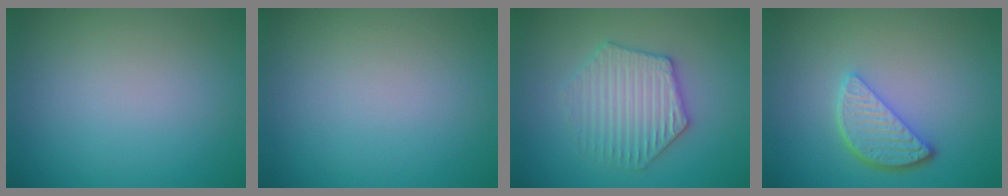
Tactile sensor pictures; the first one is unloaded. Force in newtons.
{"total": 0.0}
{"total": 4.0, "press": 3.9, "slide": 0.9}
{"total": 3.6, "press": 3.0, "slide": 2.0}